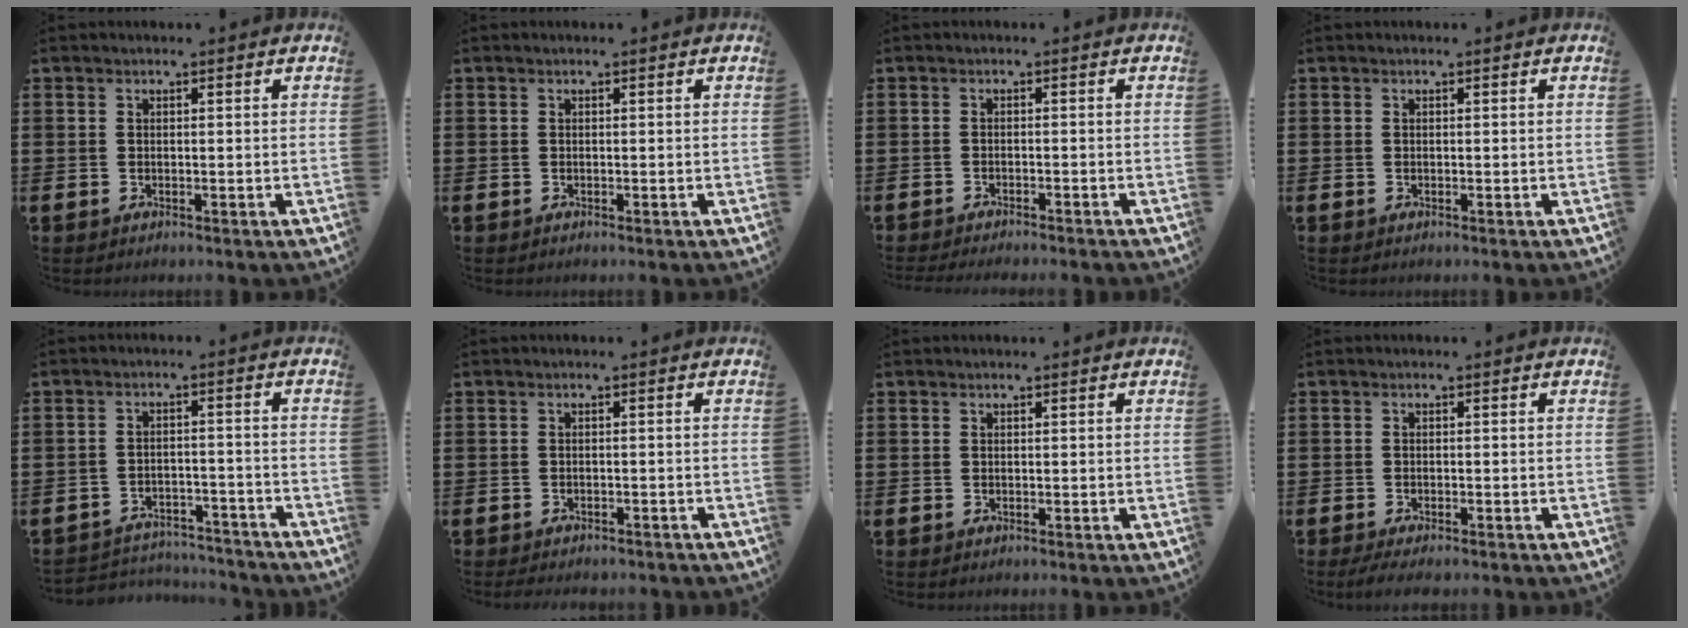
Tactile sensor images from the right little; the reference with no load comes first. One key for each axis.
{"total": 0.0}
{"total": 1.2, "fx": -1.2, "fy": -0.1, "fz": 0.1, "tx": -0.002, "ty": 0.001, "tz": -0.024}
{"total": 0.0}
{"total": 3.5, "fx": -3.5, "fy": 0.6, "fz": 0.1, "tx": -0.006, "ty": 0.006, "tz": -0.074}
{"total": 1.0, "fx": -1.0, "fy": 0.1, "fz": 0.0, "tx": -0.004, "ty": 0.000, "tz": -0.021}
{"total": 0.0}
{"total": 1.4, "fx": -1.1, "fy": 0.3, "fz": 0.9, "tx": -0.016, "ty": 0.001, "tz": -0.021}